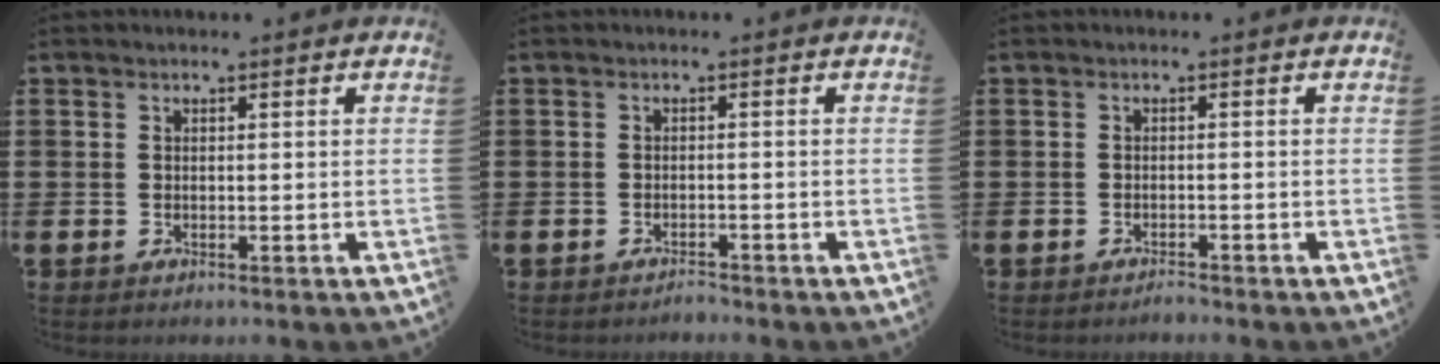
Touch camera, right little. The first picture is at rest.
{"total": 1.1, "force": [-1.1, 0.0, 0.0], "torque": [-0.005, 0.001, -0.022]}
{"total": 0.9, "force": [-0.9, 0.0, 0.1], "torque": [-0.005, -0.001, -0.019]}